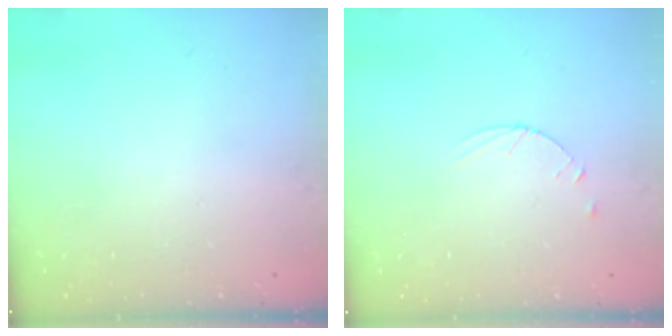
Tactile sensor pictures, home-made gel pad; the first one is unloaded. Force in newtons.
{"total": 4.5, "press": 4.4, "slide": 0.4}